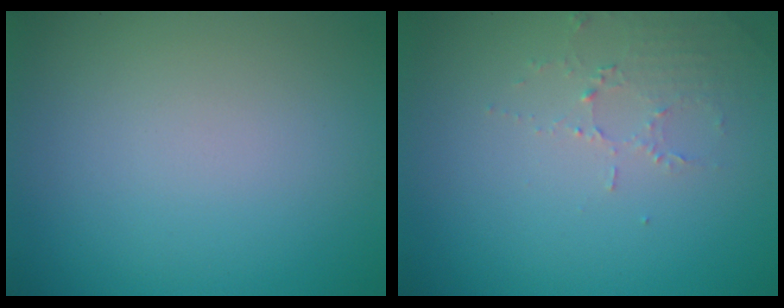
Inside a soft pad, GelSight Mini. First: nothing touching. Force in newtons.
{"total": 1.9, "press": 1.8, "slide": 0.4}